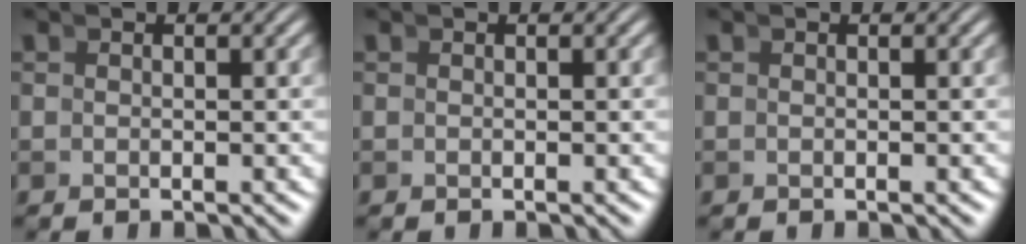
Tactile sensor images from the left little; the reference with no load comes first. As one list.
[{"total": 0.0}, {"total": 0.0}]